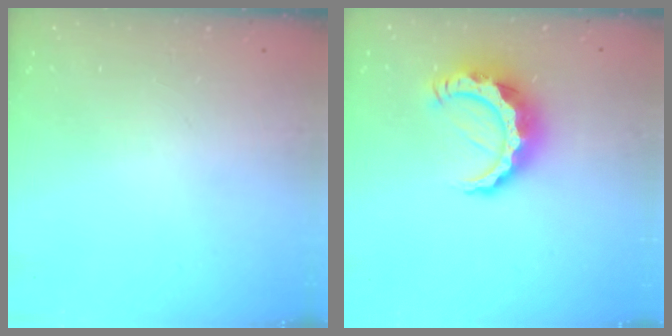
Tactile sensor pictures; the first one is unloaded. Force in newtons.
{"total": 12.4, "press": 12.3, "slide": 1.4}